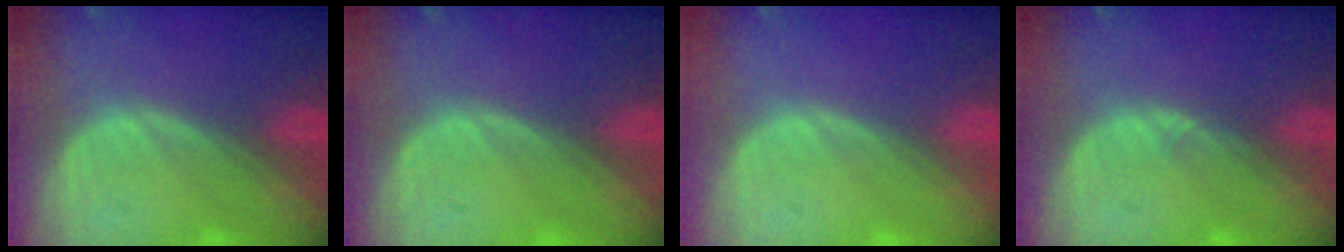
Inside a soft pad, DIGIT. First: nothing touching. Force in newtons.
{"total": 0.0}
{"total": 0.0}
{"total": 0.5, "press": 0.5, "slide": 0.1}